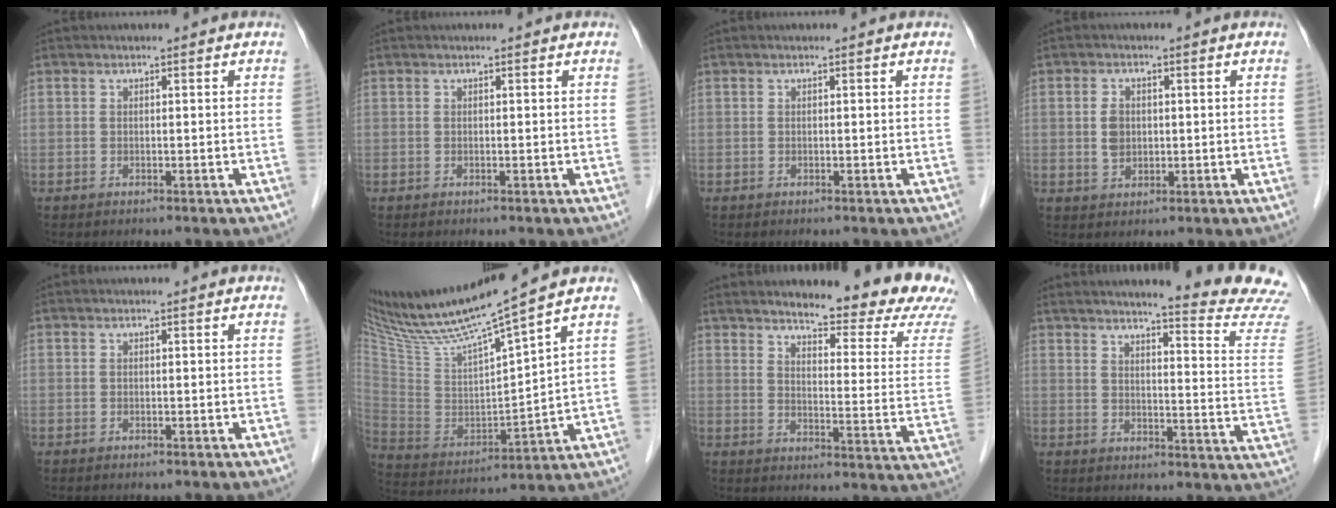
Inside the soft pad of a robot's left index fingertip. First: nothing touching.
{"total": 0.0}
{"total": 0.0}
{"total": 3.4, "force": [0.2, 2.4, 2.4], "torque": [-0.052, 0.005, 0.007]}
{"total": 0.0}
{"total": 18.5, "force": [15.4, -1.2, 10.2], "torque": [-0.184, -0.014, 0.289]}
{"total": 18.0, "force": [16.1, 1.4, 7.9], "torque": [-0.098, -0.078, 0.184]}
{"total": 16.8, "force": [15.6, -1.9, 6.1], "torque": [-0.084, -0.109, 0.170]}